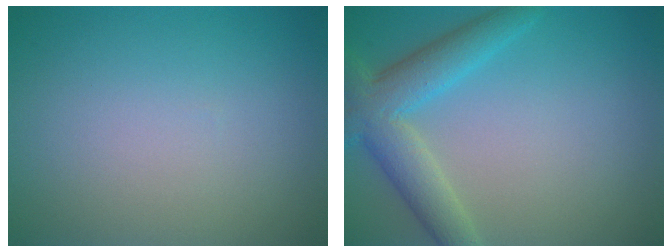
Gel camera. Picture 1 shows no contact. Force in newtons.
{"total": 5.3, "press": 5.3, "slide": 0.4}